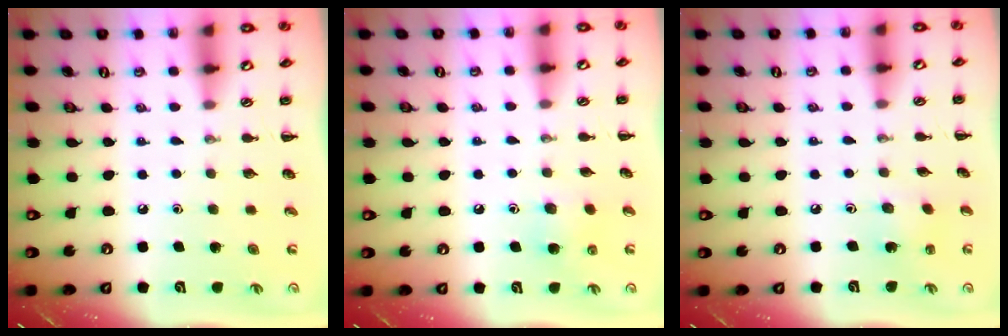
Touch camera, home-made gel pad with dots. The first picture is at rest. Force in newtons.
{"total": 5.4, "press": 5.2, "slide": 1.4}
{"total": 1.6, "press": 1.5, "slide": 0.6}